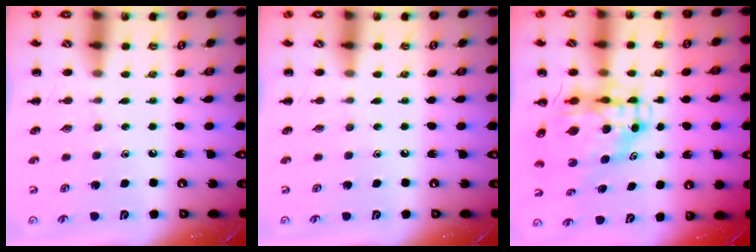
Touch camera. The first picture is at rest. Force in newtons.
{"total": 0.0}
{"total": 10.4, "press": 9.8, "slide": 3.4}